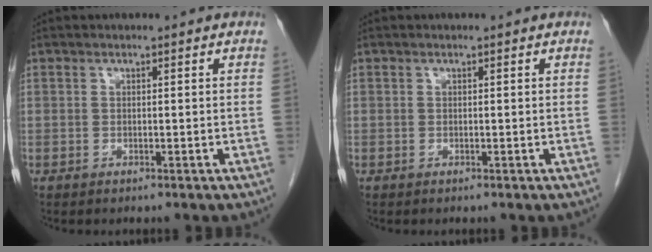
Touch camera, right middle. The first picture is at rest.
{"total": 0.0}